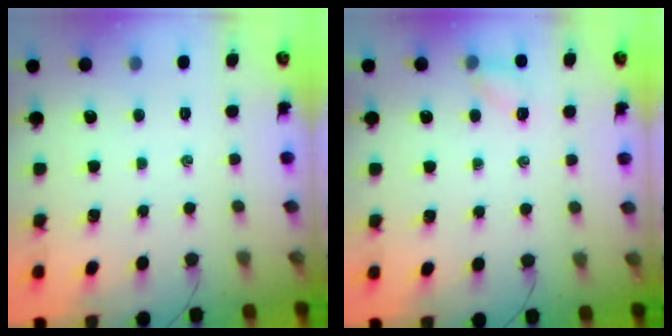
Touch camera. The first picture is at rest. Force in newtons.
{"total": 4.9, "press": 4.7, "slide": 1.5}